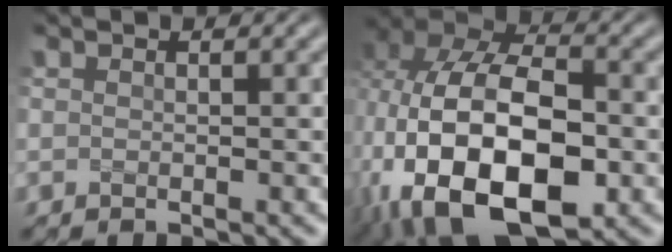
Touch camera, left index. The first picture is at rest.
{"total": 18.0, "force": [-4.0, 11.3, 13.4], "torque": [-0.250, -0.012, -0.054]}